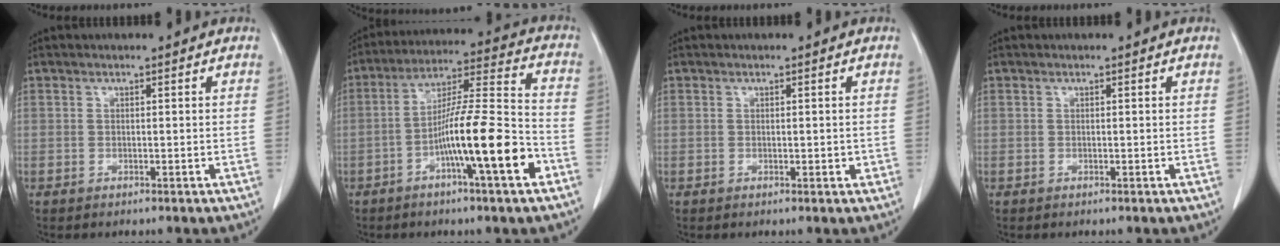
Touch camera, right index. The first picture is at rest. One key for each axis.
{"total": 14.8, "fx": -5.7, "fy": 0.5, "fz": 13.6, "tx": -0.230, "ty": 0.003, "tz": -0.098}
{"total": 1.2, "fx": -0.1, "fy": 0.7, "fz": 1.0, "tx": -0.013, "ty": 0.001, "tz": 0.003}
{"total": 0.0}